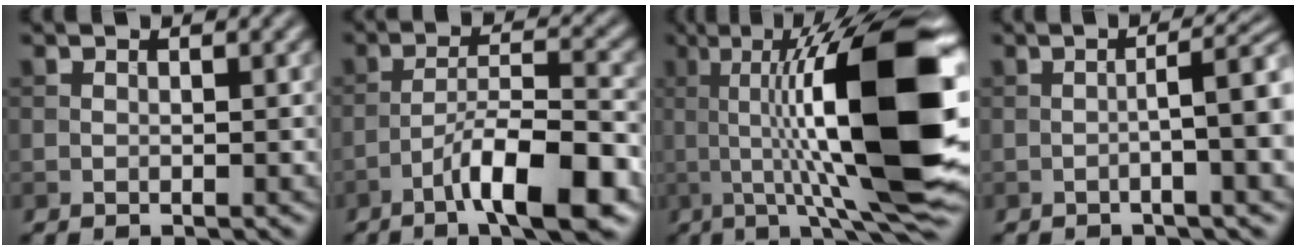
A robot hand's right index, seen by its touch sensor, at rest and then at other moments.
{"total": 9.0, "force": [-5.2, 1.9, 7.2], "torque": [-0.113, 0.015, -0.083]}
{"total": 16.3, "force": [1.1, 4.0, 15.7], "torque": [-0.231, 0.005, 0.013]}
{"total": 6.1, "force": [-0.7, 1.5, 5.9], "torque": [-0.080, 0.011, -0.013]}